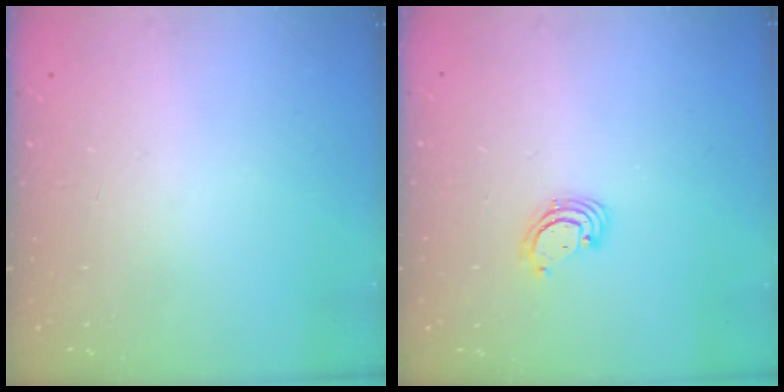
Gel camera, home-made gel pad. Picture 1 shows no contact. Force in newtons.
{"total": 3.4, "press": 3.4, "slide": 0.3}